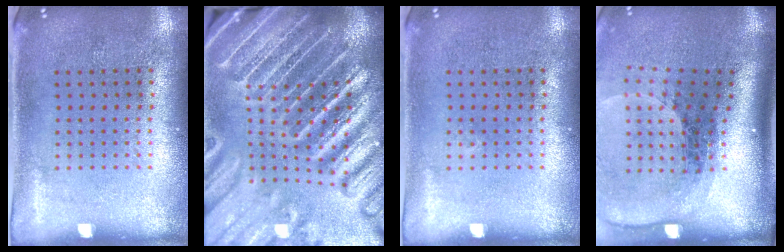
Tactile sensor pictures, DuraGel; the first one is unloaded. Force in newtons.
{"total": 5.7, "press": 4.9, "slide": 2.9}
{"total": 0.0}
{"total": 2.4, "press": 1.7, "slide": 1.7}